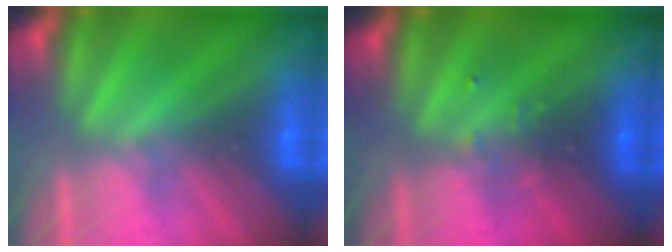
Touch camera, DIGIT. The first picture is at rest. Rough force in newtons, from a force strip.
{"total": 2.4}